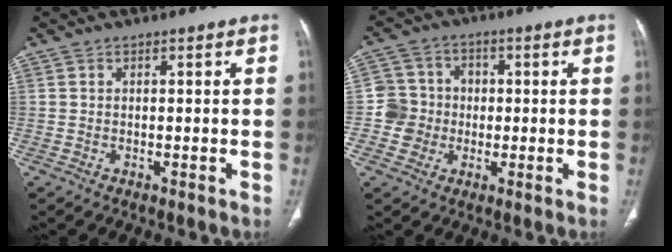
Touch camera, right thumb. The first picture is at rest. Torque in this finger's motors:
{"motor_torque": [0.49, 0.41, 0.39, 0.39, -0.02]}